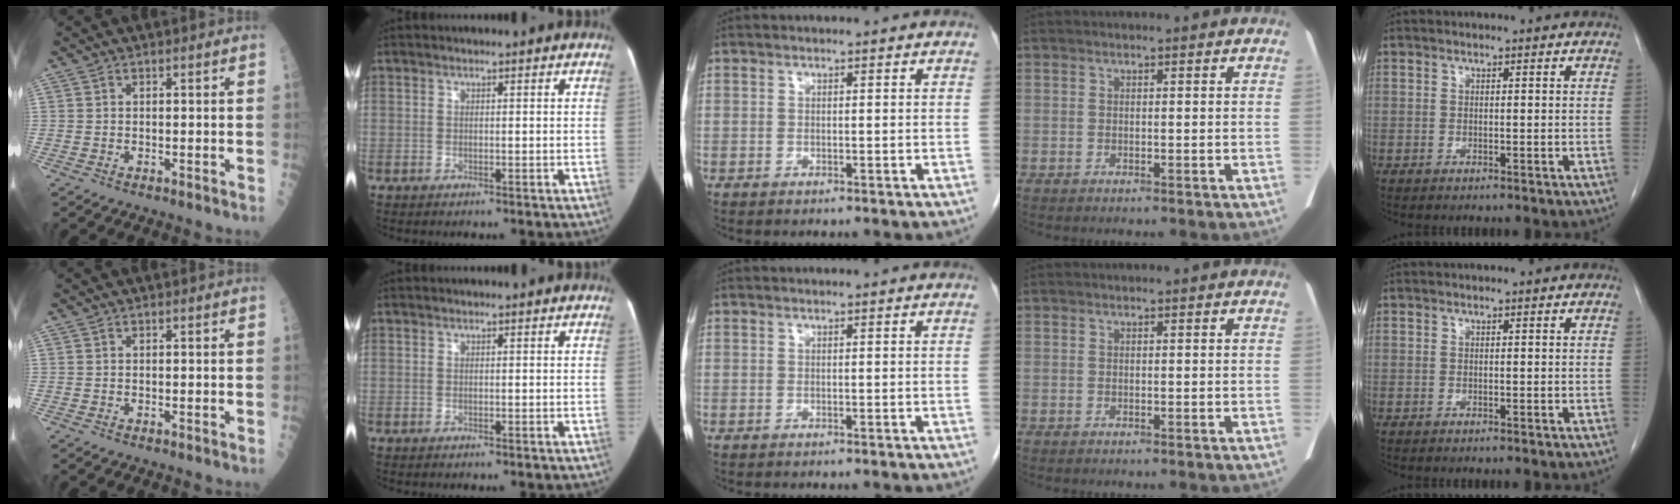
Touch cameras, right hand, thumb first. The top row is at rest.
{}